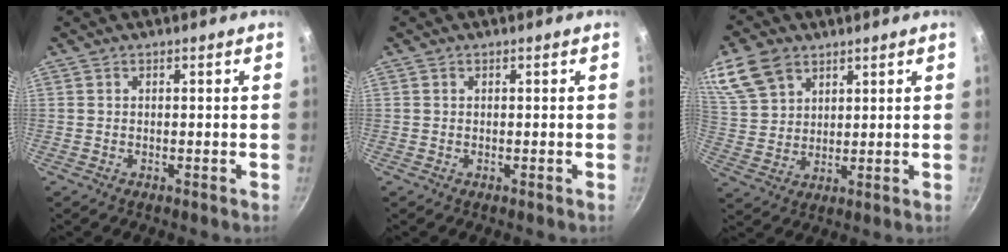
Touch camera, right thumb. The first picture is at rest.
{"total": 0.0}
{"total": 10.7, "force": [6.3, 7.2, 4.9], "torque": [-0.082, -0.013, 0.129]}